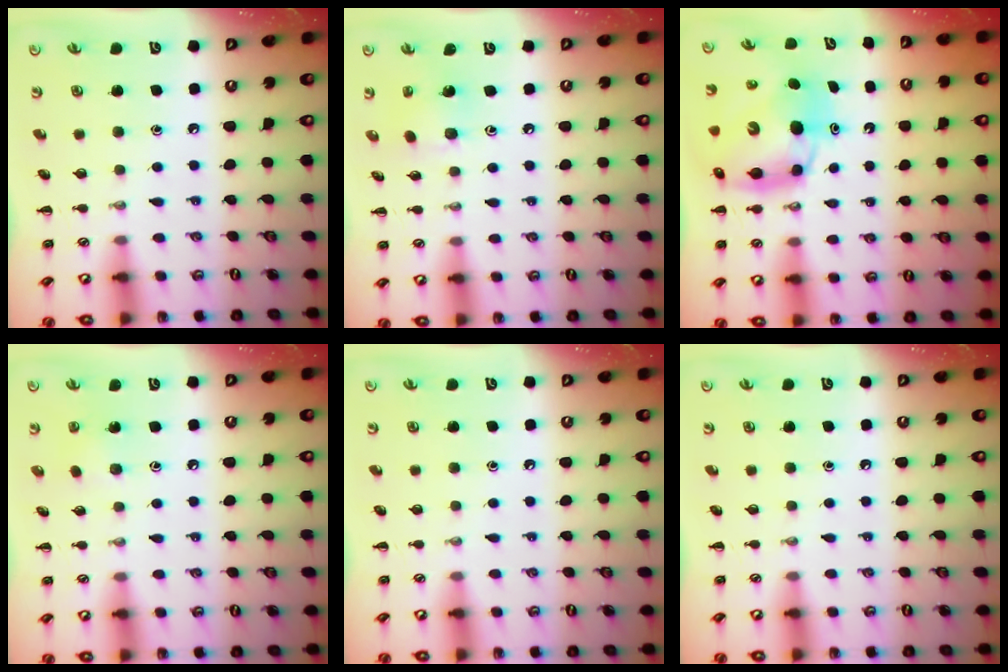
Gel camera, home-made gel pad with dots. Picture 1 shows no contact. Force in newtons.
{"total": 4.0, "press": 3.8, "slide": 1.1}
{"total": 9.2, "press": 8.9, "slide": 2.5}
{"total": 4.6, "press": 4.4, "slide": 1.5}
{"total": 0.0}
{"total": 0.0}